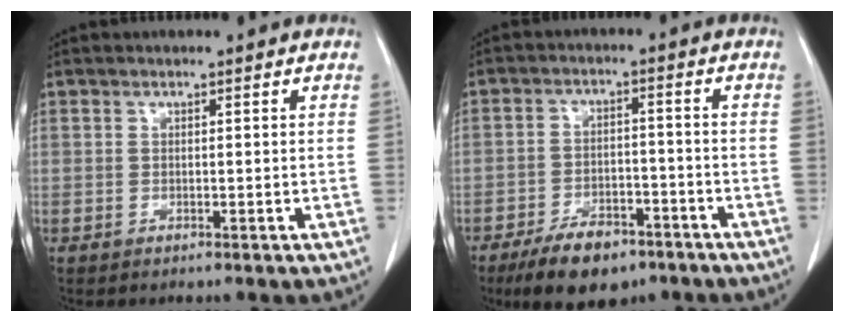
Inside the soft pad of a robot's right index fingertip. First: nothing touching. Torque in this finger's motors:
{"motor_torque": [0.12, -0.26, 0.20, 0.01]}